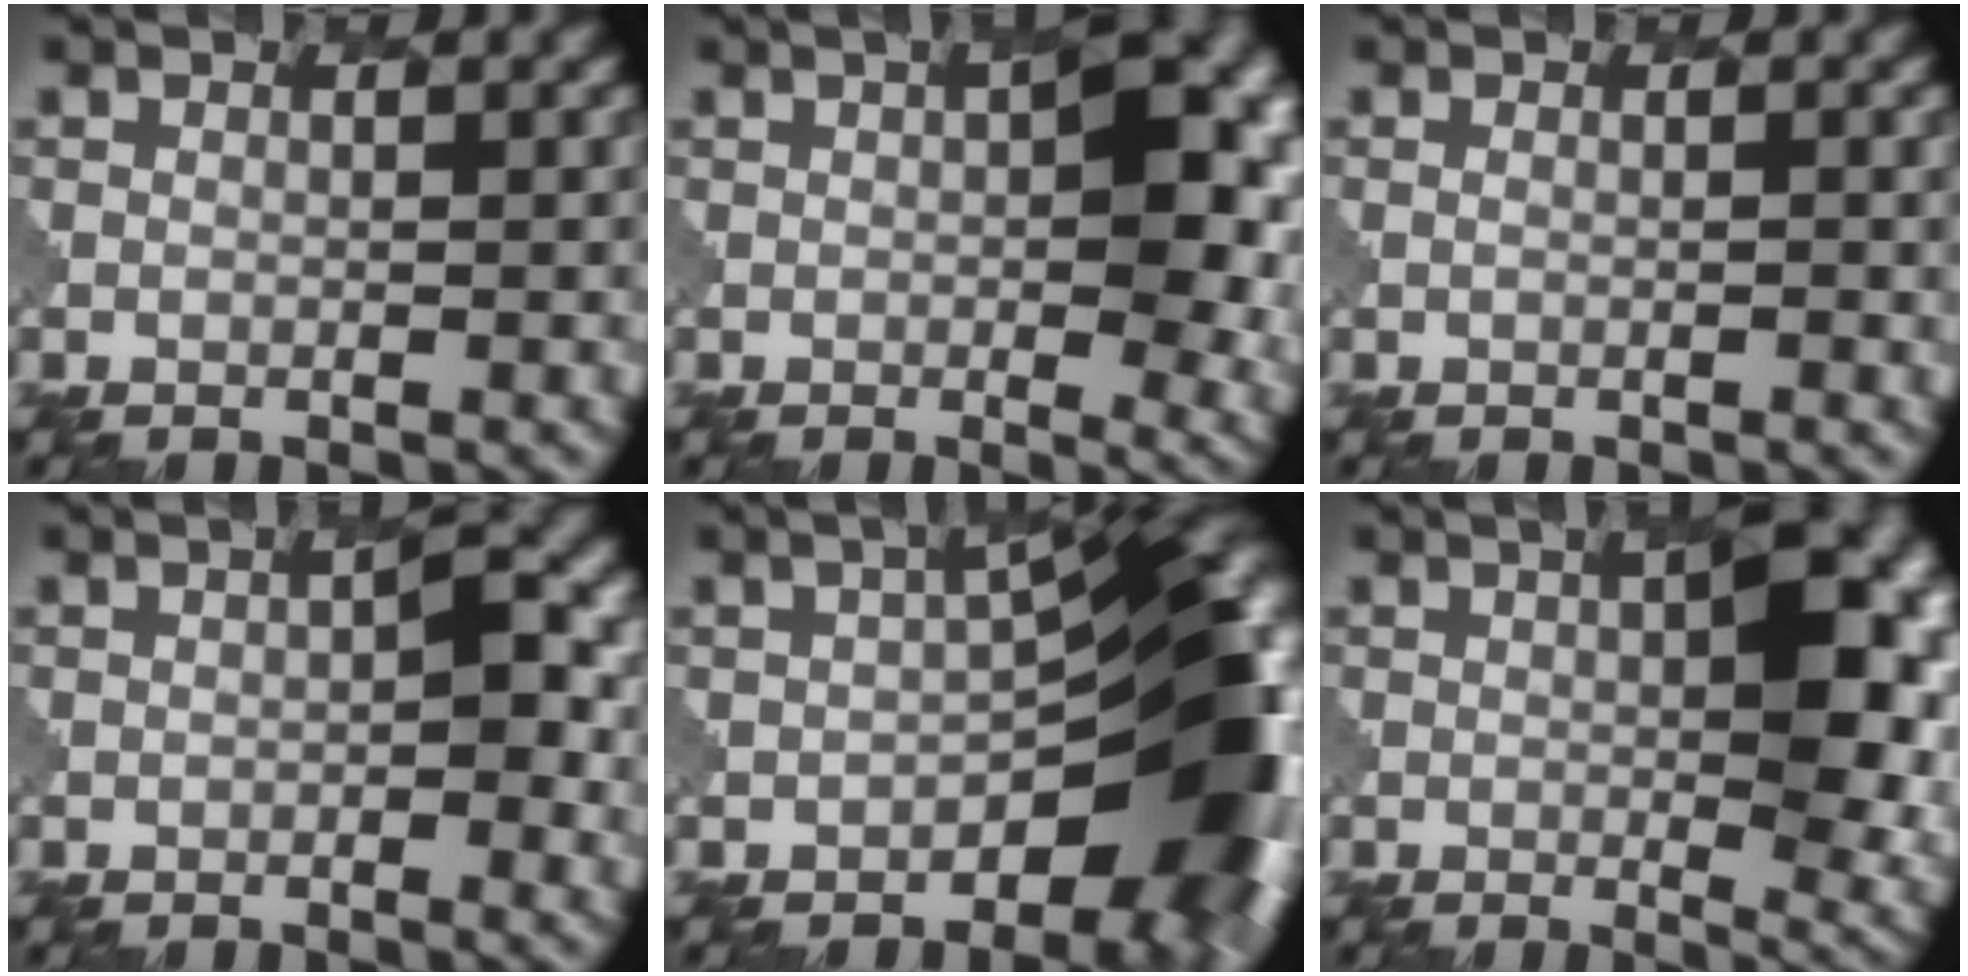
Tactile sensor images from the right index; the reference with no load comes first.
{"total": 7.1, "force": [1.1, 2.5, 6.6], "torque": [-0.078, 0.006, 0.000]}
{"total": 0.9, "force": [0.5, -0.6, -0.4], "torque": [0.006, 0.008, -0.007]}
{"total": 1.8, "force": [0.2, 0.1, 1.7], "torque": [-0.032, 0.011, -0.012]}
{"total": 10.7, "force": [-2.6, 5.3, 9.0], "torque": [-0.090, 0.000, -0.056]}
{"total": 9.0, "force": [1.8, 2.8, 8.3], "torque": [-0.102, 0.002, 0.016]}